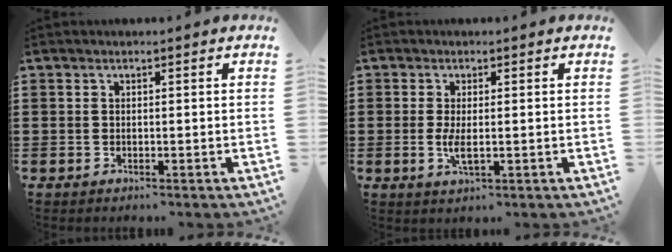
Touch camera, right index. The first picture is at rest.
{"total": 3.1, "force": [-0.2, 0.8, 3.0], "torque": [-0.062, -0.005, -0.006]}